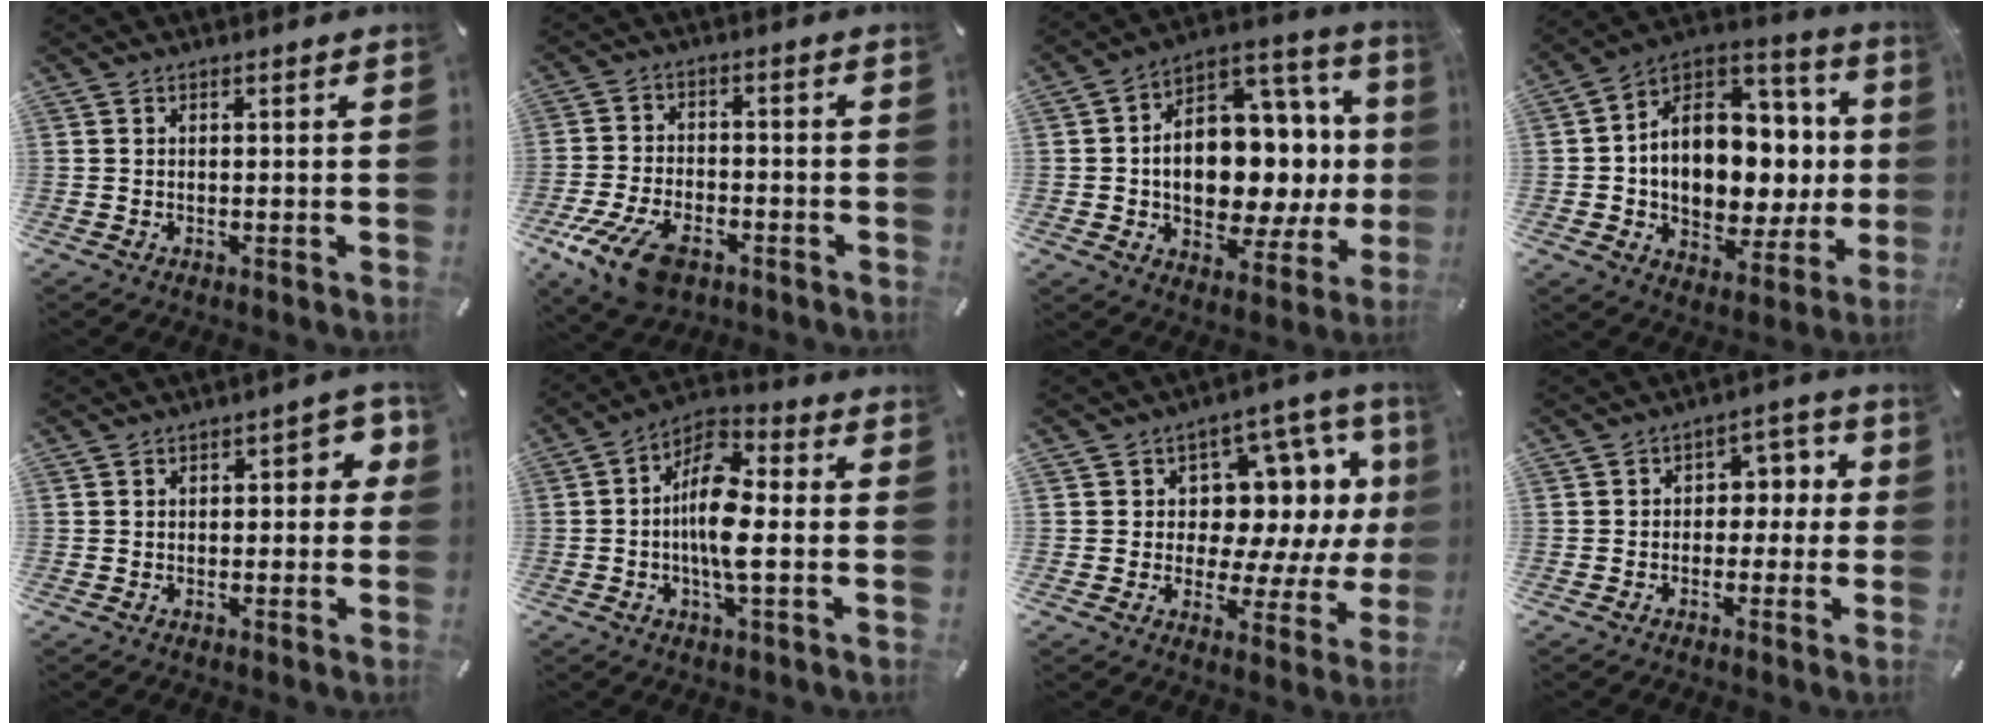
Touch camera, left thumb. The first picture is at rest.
{"total": 11.9, "force": [-6.8, 6.4, 7.5], "torque": [-0.159, 0.027, -0.125]}
{"total": 17.0, "force": [-0.9, 11.5, 12.5], "torque": [-0.198, -0.025, -0.012]}
{"total": 15.3, "force": [-0.8, 11.7, 9.7], "torque": [-0.156, -0.015, -0.007]}
{"total": 4.7, "force": [0.3, 3.0, 3.6], "torque": [-0.040, 0.002, -0.005]}
{"total": 12.0, "force": [-1.6, 4.8, 10.9], "torque": [-0.208, 0.007, -0.026]}
{"total": 13.5, "force": [3.8, 10.0, 8.2], "torque": [-0.102, -0.037, 0.072]}
{"total": 5.6, "force": [-1.2, 4.8, 2.8], "torque": [-0.034, 0.015, -0.031]}